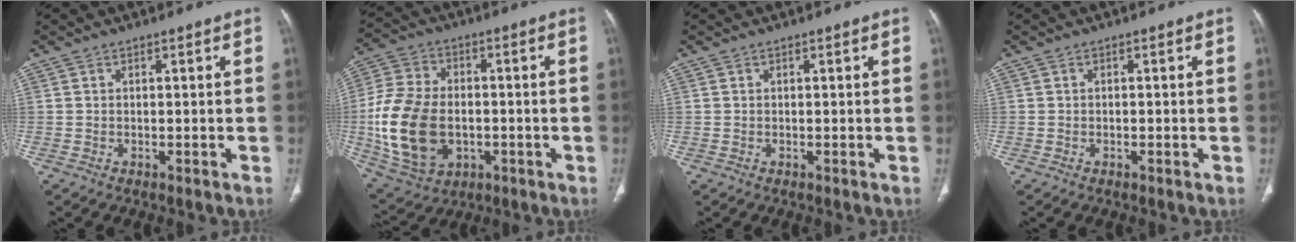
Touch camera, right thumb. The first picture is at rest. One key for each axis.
{"total": 19.1, "fx": -2.6, "fy": 13.1, "fz": 13.7, "tx": -0.267, "ty": 0.004, "tz": -0.031}
{"total": 0.0}
{"total": 0.0}